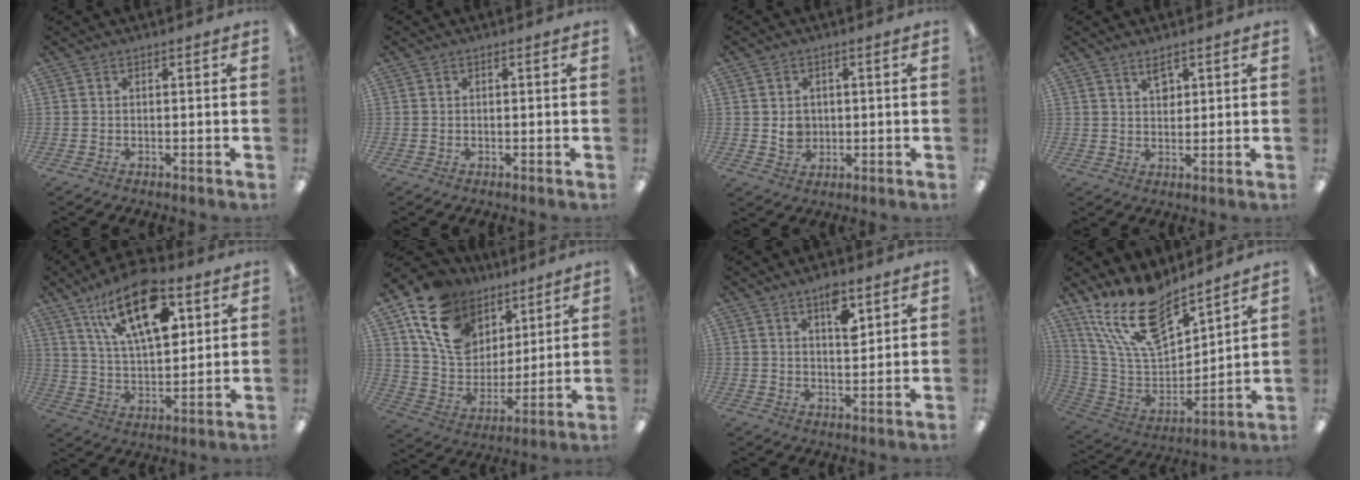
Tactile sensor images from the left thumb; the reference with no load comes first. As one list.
[{"total": 0.0}, {"total": 3.7, "force": [0.5, 3.3, 1.6], "torque": [-0.018, 0.000, 0.008]}, {"total": 3.5, "force": [2.5, 1.8, 1.7], "torque": [-0.013, -0.010, 0.041]}, {"total": 20.1, "force": [10.4, 9.5, 14.4], "torque": [-0.228, -0.038, 0.175]}, {"total": 17.6, "force": [9.8, 12.4, 7.6], "torque": [-0.151, -0.037, 0.192]}, {"total": 7.0, "force": [4.2, 2.9, 4.8], "torque": [-0.056, -0.023, 0.064]}, {"total": 20.5, "force": [15.4, 8.4, 10.7], "torque": [-0.219, -0.093, 0.277]}]